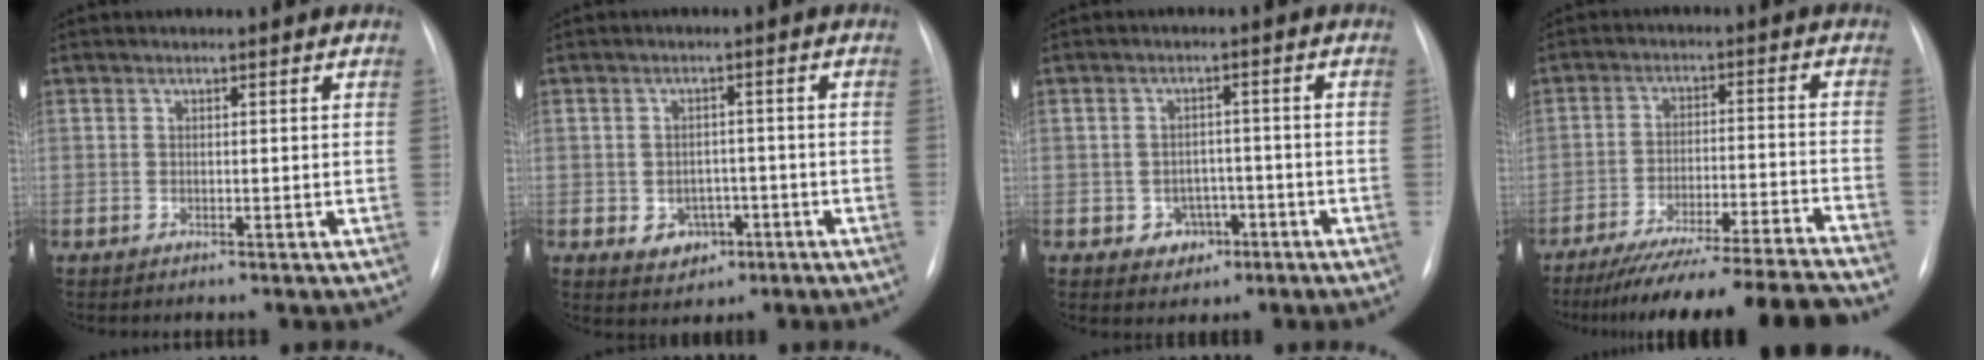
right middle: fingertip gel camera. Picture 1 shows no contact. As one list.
[{"total": 4.4, "force": [-1.5, 3.6, 2.0], "torque": [-0.025, 0.006, -0.009]}, {"total": 4.0, "force": [-1.7, 3.3, 1.4], "torque": [-0.013, 0.010, -0.014]}, {"total": 20.1, "force": [-18.2, -1.4, 8.3], "torque": [-0.115, -0.027, -0.269]}]